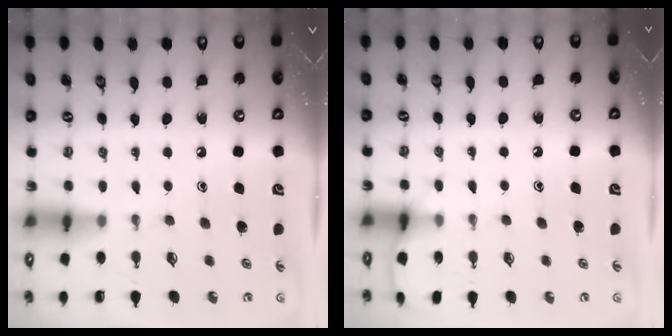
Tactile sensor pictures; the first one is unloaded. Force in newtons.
{"total": 5.5, "press": 5.5, "slide": 0.8}